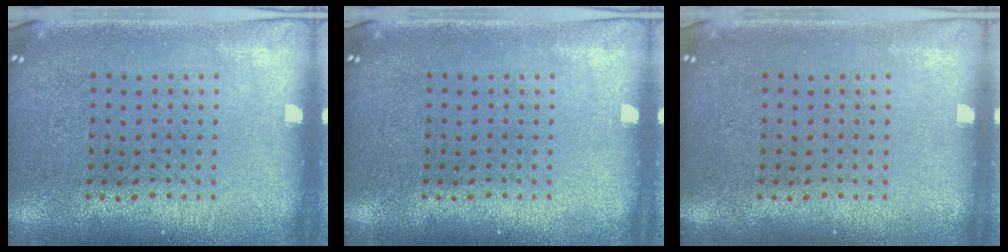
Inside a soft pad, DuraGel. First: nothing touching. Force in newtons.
{"total": 0.0}
{"total": 0.0}